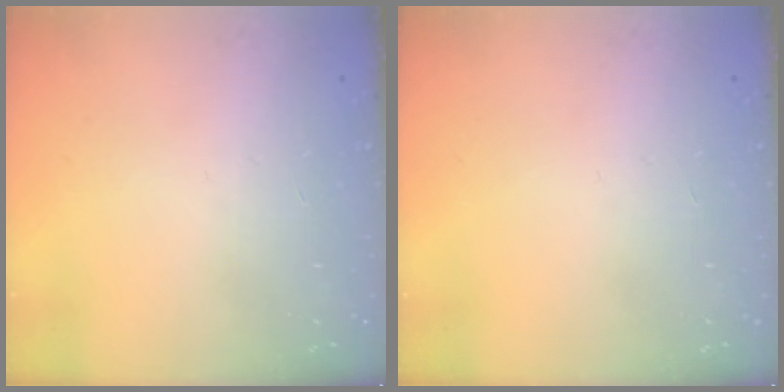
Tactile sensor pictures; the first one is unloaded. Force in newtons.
{"total": 0.0}